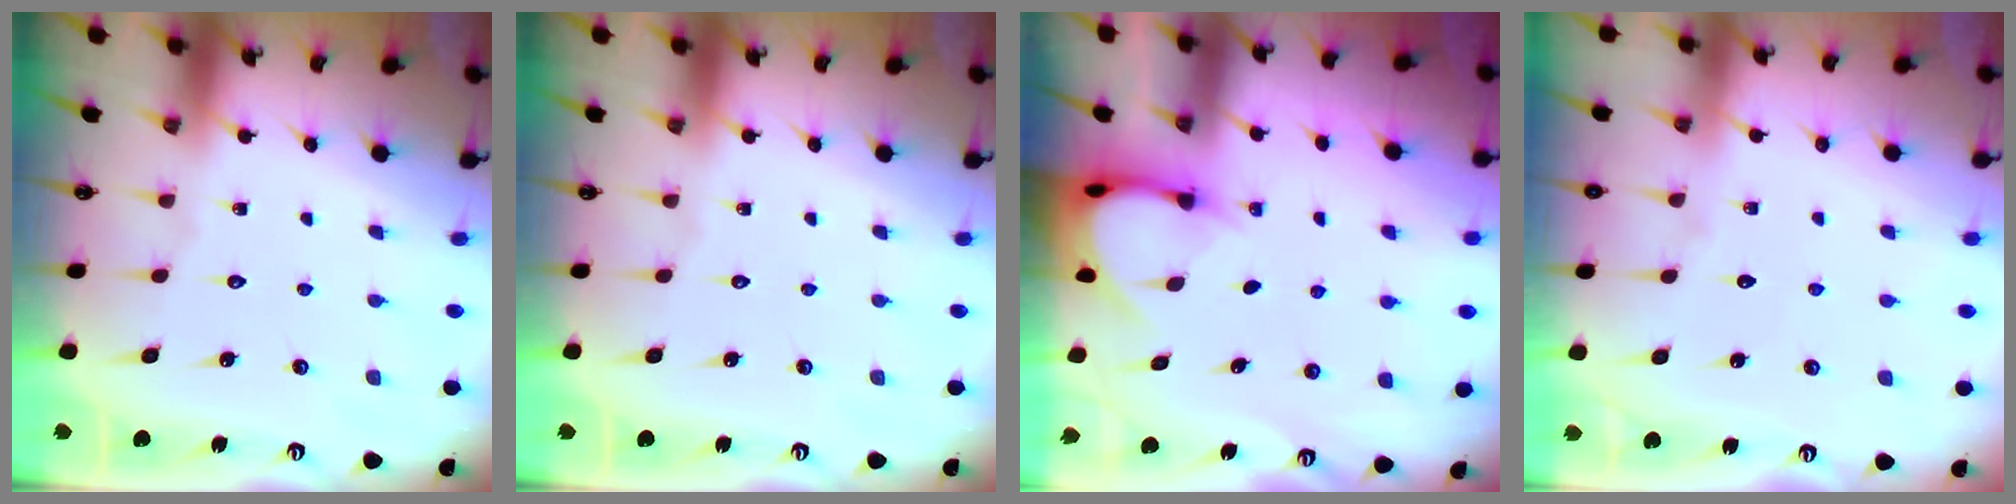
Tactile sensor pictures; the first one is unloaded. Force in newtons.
{"total": 0.0}
{"total": 3.9, "press": 3.9, "slide": 0.3}
{"total": 2.8, "press": 2.8, "slide": 0.4}